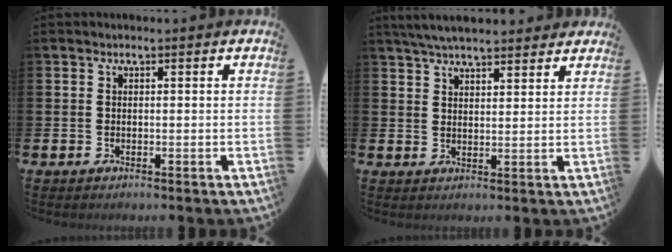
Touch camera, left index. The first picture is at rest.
{"total": 5.2, "force": [4.9, 1.0, 1.5], "torque": [-0.039, -0.013, 0.090]}